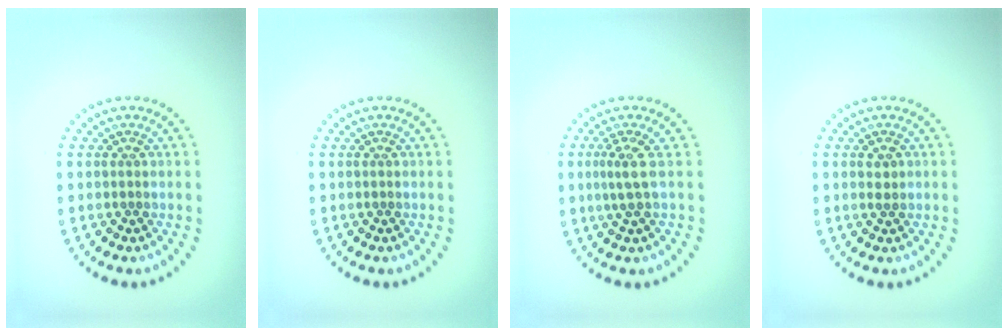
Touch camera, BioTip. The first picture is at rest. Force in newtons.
{"total": 0.0}
{"total": 2.1, "press": 1.4, "slide": 1.5}
{"total": 1.1, "press": 1.1, "slide": 0.4}